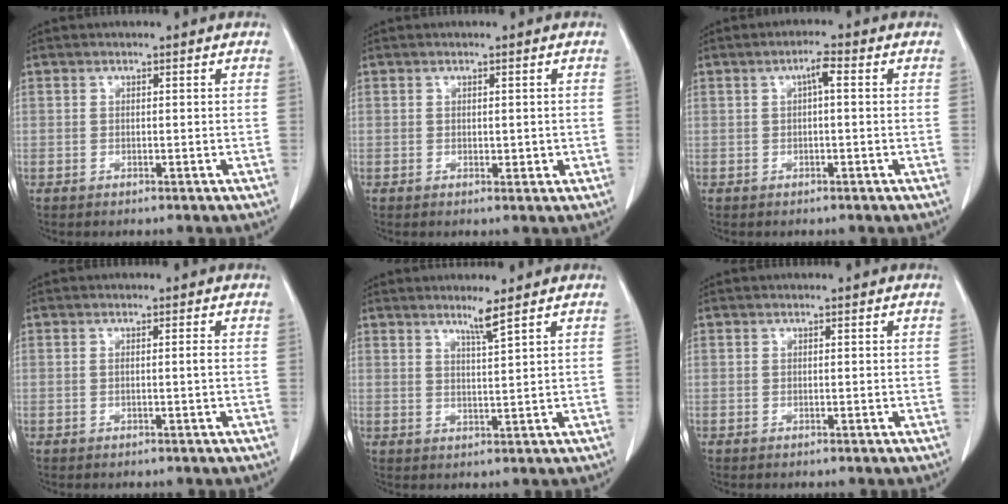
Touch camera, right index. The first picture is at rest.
{"total": 1.5, "force": [-0.1, 0.8, 1.2], "torque": [-0.014, -0.002, 0.003]}
{"total": 2.3, "force": [0.5, 0.3, 2.2], "torque": [-0.040, 0.006, 0.007]}
{"total": 0.8, "force": [-0.1, -0.3, 0.8], "torque": [-0.010, -0.001, -0.002]}
{"total": 2.7, "force": [2.0, -1.0, 1.5], "torque": [-0.029, -0.012, 0.039]}
{"total": 0.0}